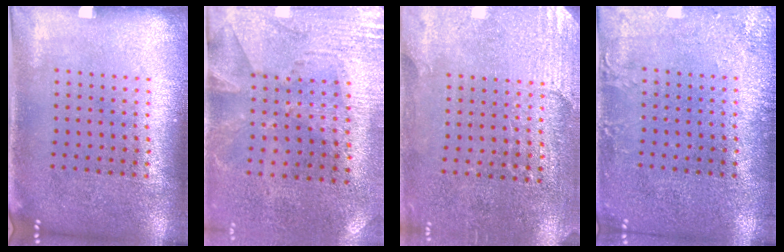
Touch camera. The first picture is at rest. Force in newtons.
{"total": 2.7, "press": 2.3, "slide": 1.5}
{"total": 2.8, "press": 2.6, "slide": 1.0}
{"total": 1.9, "press": 1.9, "slide": 0.2}